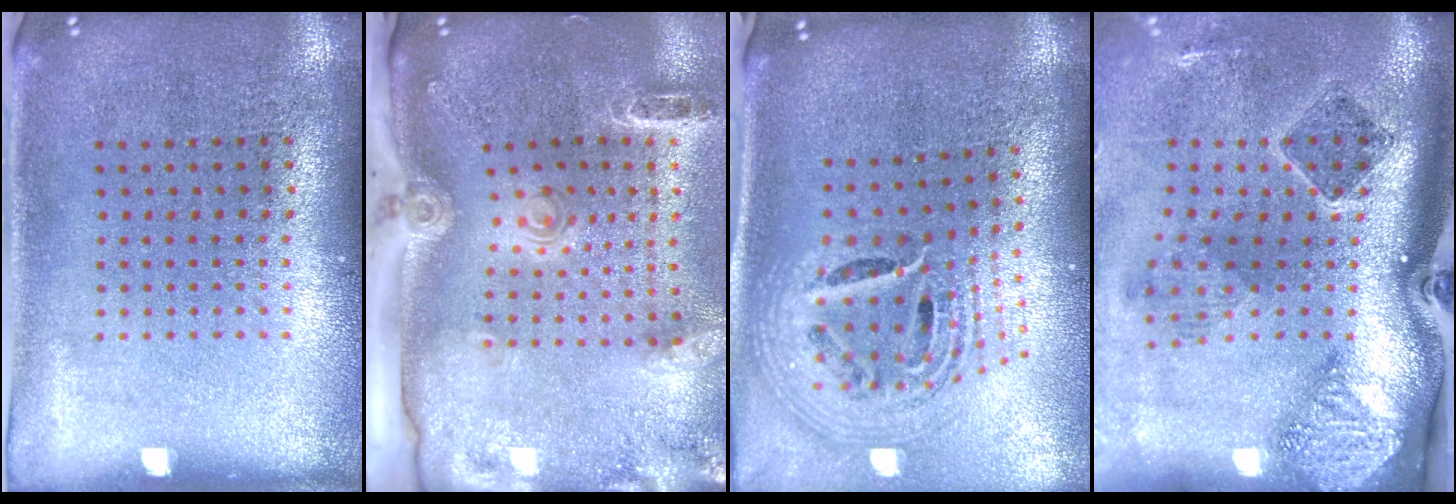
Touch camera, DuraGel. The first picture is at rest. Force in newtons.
{"total": 2.9, "press": 2.0, "slide": 2.0}
{"total": 2.6, "press": 1.8, "slide": 1.9}
{"total": 2.9, "press": 1.9, "slide": 2.2}